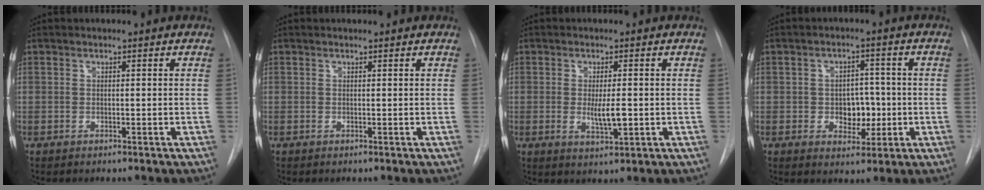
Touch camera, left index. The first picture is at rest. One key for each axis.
{"total": 1.2, "fx": 1.2, "fy": 0.1, "fz": 0.2, "tx": -0.007, "ty": 0.013, "tz": 0.015}
{"total": 3.8, "fx": -0.2, "fy": 0.9, "fz": 3.7, "tx": -0.066, "ty": -0.006, "tz": -0.001}
{"total": 5.2, "fx": -0.7, "fy": 3.6, "fz": 3.7, "tx": -0.043, "ty": 0.009, "tz": -0.002}